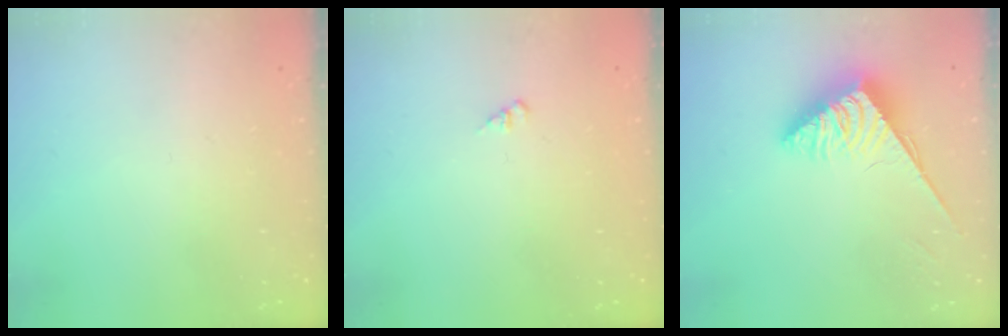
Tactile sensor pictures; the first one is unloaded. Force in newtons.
{"total": 1.3, "press": 1.3, "slide": 0.3}
{"total": 3.7, "press": 3.7, "slide": 0.6}